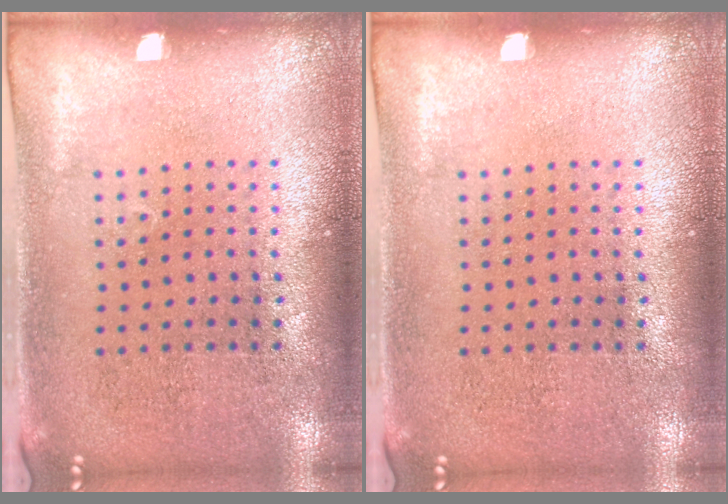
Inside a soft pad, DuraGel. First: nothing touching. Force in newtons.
{"total": 0.0}